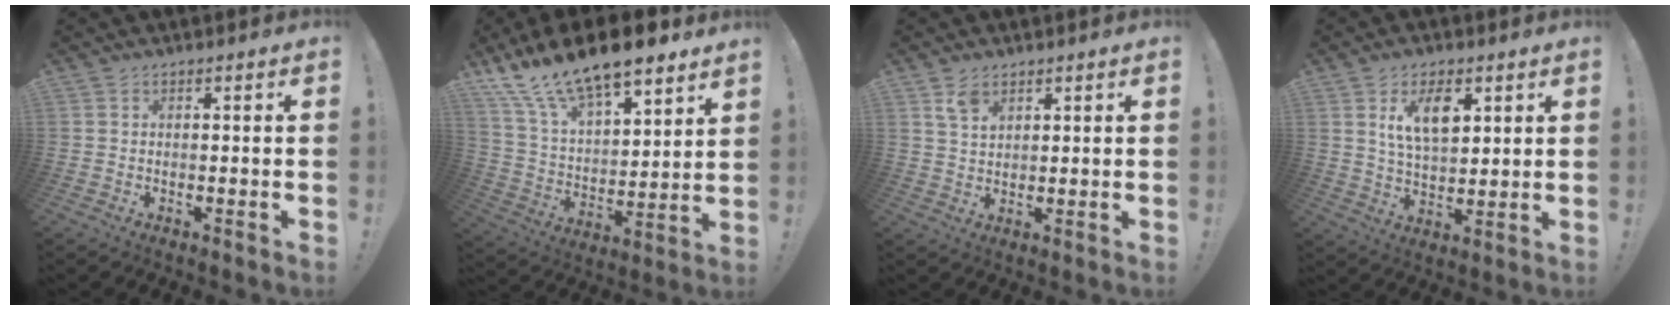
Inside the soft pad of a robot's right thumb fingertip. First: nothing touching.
{"total": 16.5, "force": [12.8, 5.6, 8.7], "torque": [-0.183, -0.096, 0.230]}
{"total": 5.1, "force": [3.4, 2.7, 2.7], "torque": [-0.046, -0.014, 0.065]}
{"total": 10.4, "force": [4.8, 5.8, 7.2], "torque": [-0.116, -0.011, 0.087]}